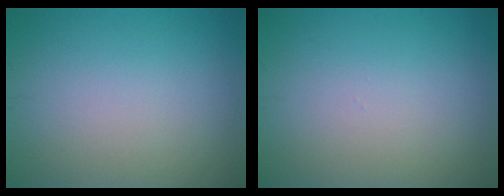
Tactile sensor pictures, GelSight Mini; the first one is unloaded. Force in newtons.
{"total": 0.0}